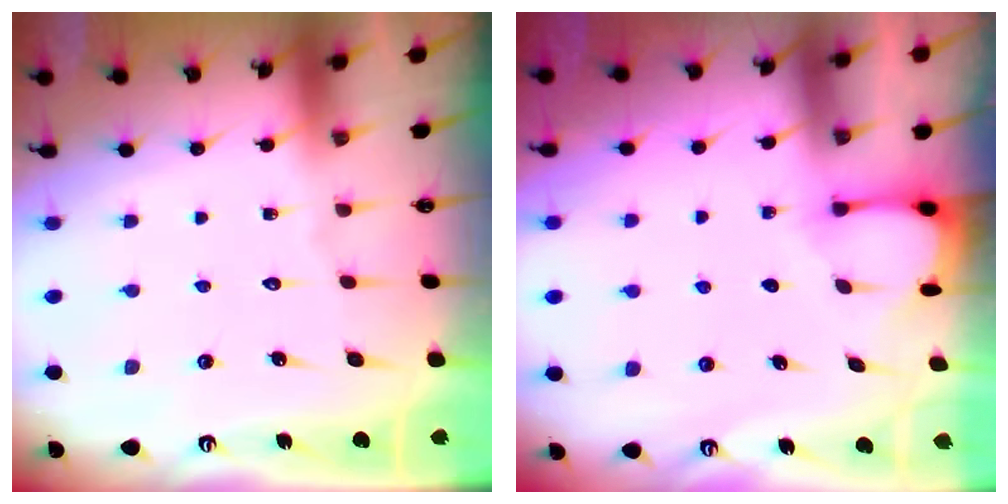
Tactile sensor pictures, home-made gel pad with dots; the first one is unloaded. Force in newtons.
{"total": 3.1, "press": 3.1, "slide": 0.3}